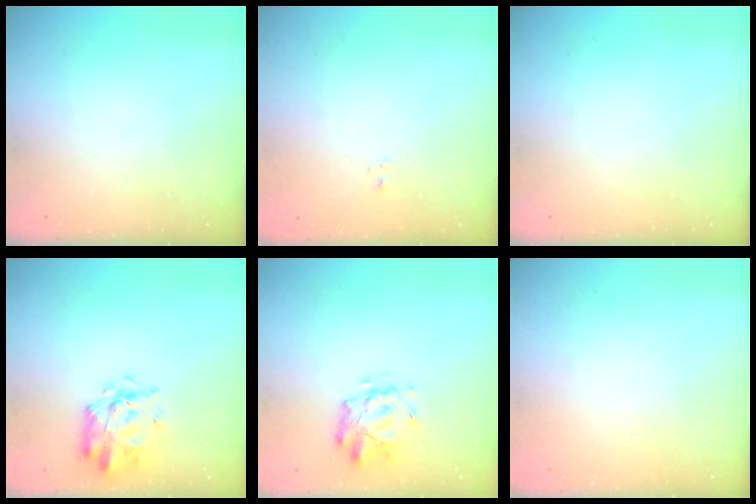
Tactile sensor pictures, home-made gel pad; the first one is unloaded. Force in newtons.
{"total": 1.6, "press": 1.4, "slide": 0.8}
{"total": 0.0}
{"total": 3.0, "press": 2.9, "slide": 0.7}
{"total": 2.9, "press": 2.5, "slide": 1.5}
{"total": 1.9, "press": 1.9, "slide": 0.2}